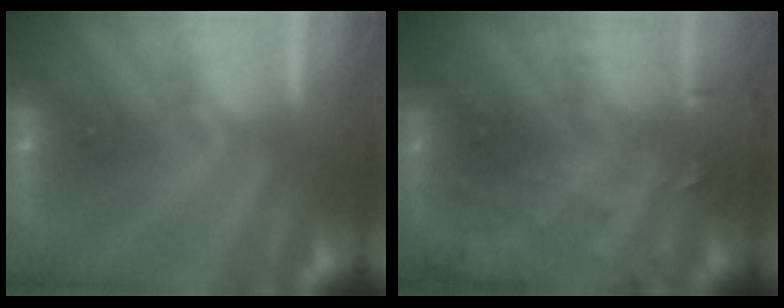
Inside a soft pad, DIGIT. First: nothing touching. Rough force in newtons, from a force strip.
{"total": 9.3}